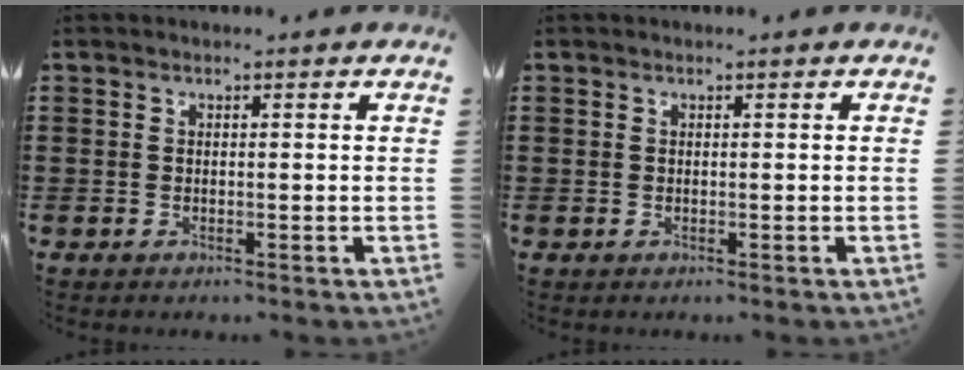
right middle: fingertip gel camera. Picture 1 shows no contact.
{"total": 0.0}